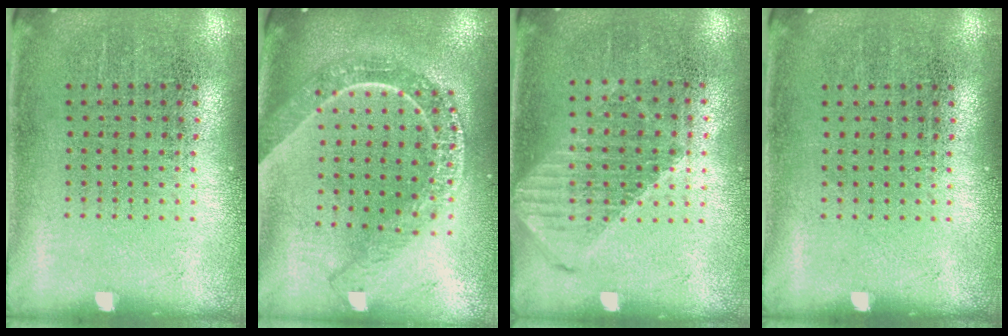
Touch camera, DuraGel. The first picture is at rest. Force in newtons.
{"total": 2.2, "press": 1.9, "slide": 1.1}
{"total": 1.2, "press": 1.1, "slide": 0.5}
{"total": 0.0}